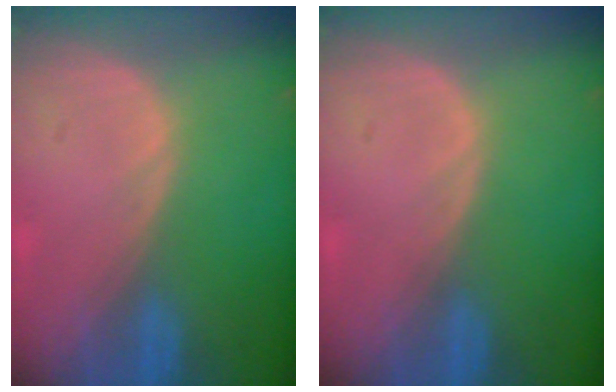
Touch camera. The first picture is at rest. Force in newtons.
{"total": 0.0}